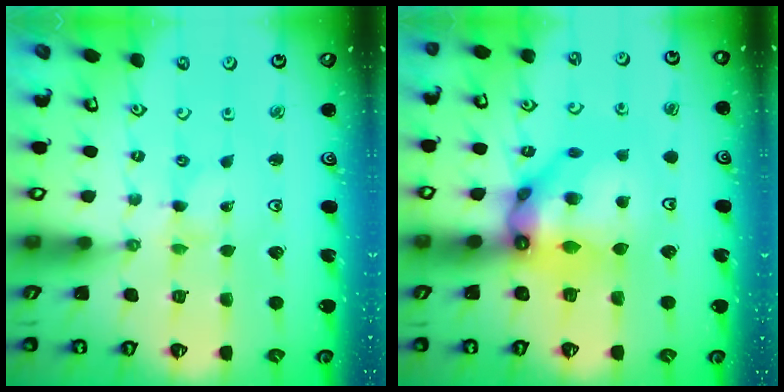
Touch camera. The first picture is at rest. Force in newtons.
{"total": 15.2, "press": 15.1, "slide": 1.4}